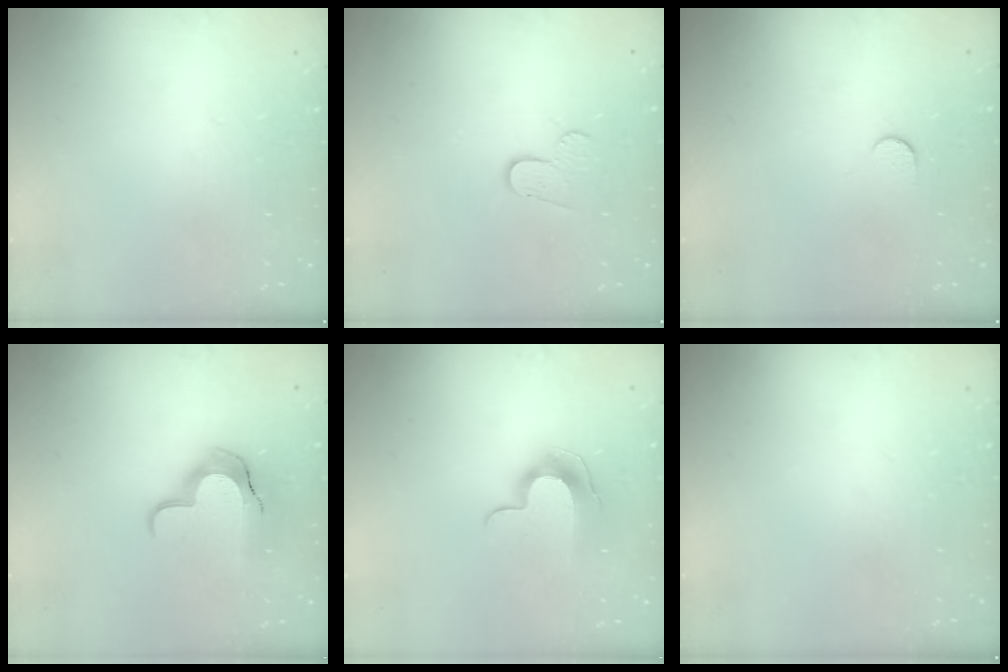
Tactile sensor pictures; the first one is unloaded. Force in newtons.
{"total": 3.3, "press": 3.3, "slide": 0.3}
{"total": 5.7, "press": 5.6, "slide": 0.6}
{"total": 12.9, "press": 12.9, "slide": 0.9}
{"total": 9.8, "press": 9.8, "slide": 0.6}
{"total": 0.0}